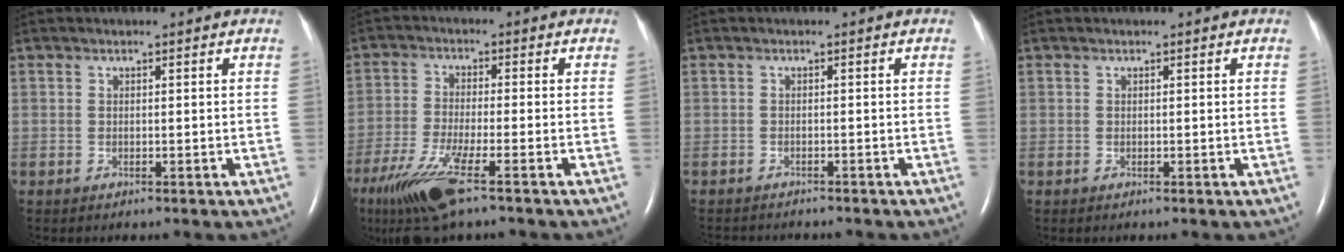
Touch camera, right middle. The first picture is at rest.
{"total": 11.2, "force": [-7.0, 1.4, 8.6], "torque": [-0.177, -0.030, -0.129]}
{"total": 5.7, "force": [-5.2, 1.2, 1.8], "torque": [-0.025, -0.007, -0.070]}
{"total": 0.0}